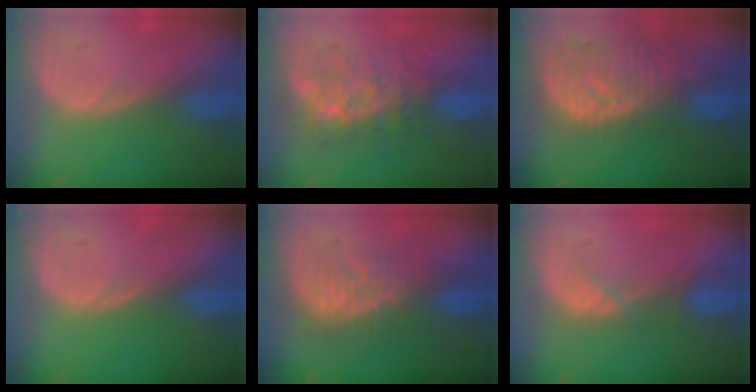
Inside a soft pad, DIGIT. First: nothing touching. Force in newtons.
{"total": 8.4, "press": 7.5, "slide": 4.0}
{"total": 10.9, "press": 9.6, "slide": 5.1}
{"total": 0.0}
{"total": 8.0, "press": 7.8, "slide": 1.5}
{"total": 2.6, "press": 2.5, "slide": 0.8}